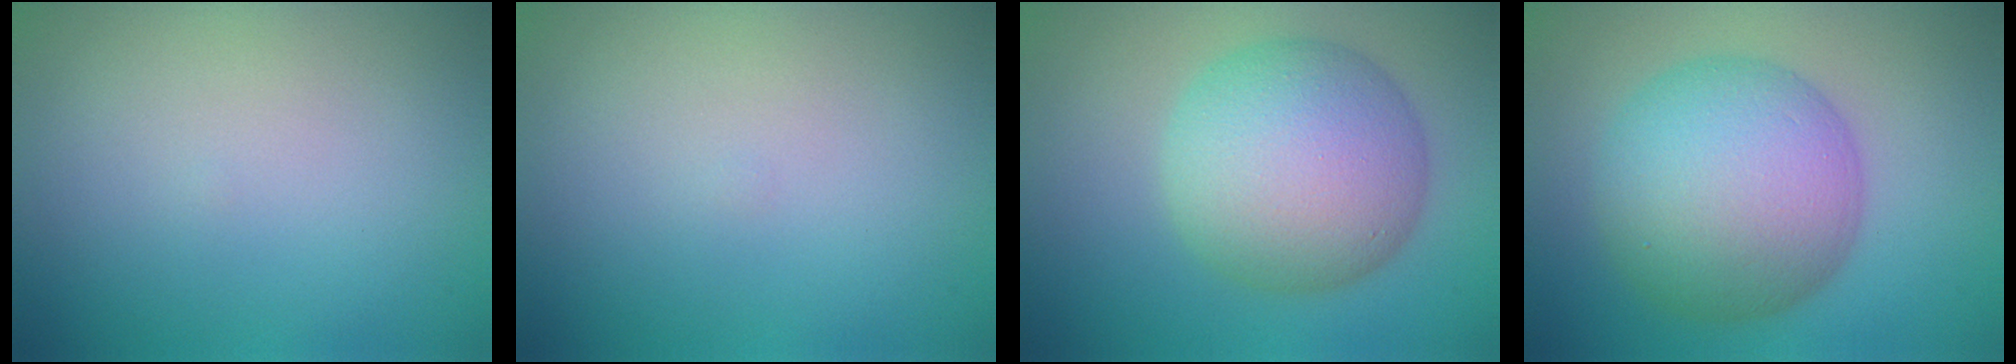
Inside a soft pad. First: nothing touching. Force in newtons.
{"total": 0.0}
{"total": 9.2, "press": 9.2, "slide": 0.2}
{"total": 10.2, "press": 10.2, "slide": 0.2}